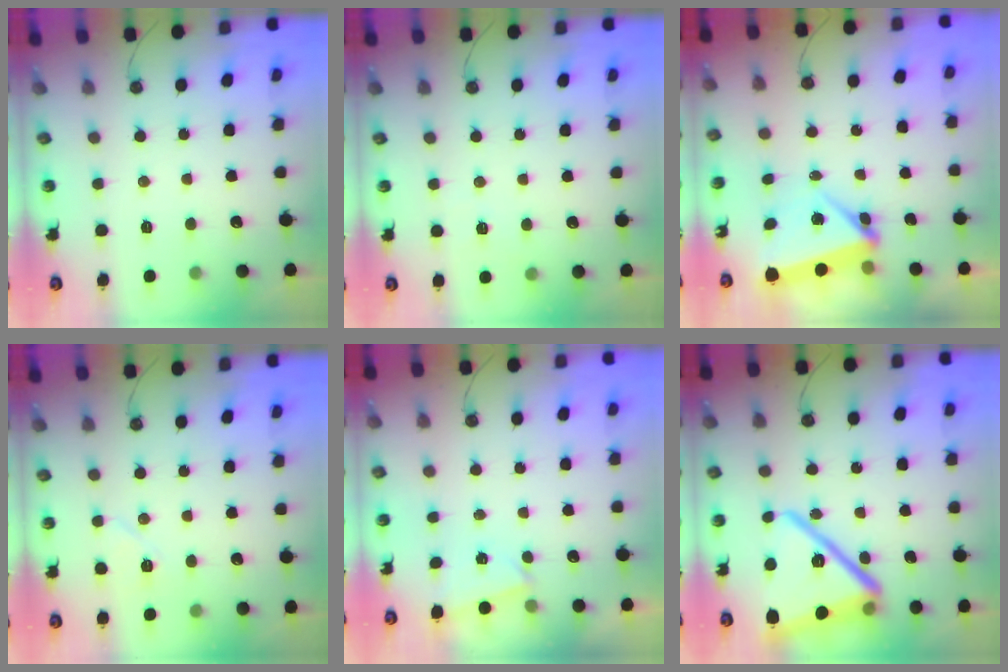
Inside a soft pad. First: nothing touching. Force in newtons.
{"total": 3.5, "press": 3.1, "slide": 1.6}
{"total": 5.6, "press": 5.6, "slide": 0.8}
{"total": 6.2, "press": 6.1, "slide": 1.3}
{"total": 1.6, "press": 0.8, "slide": 1.4}
{"total": 24.8, "press": 24.7, "slide": 2.2}